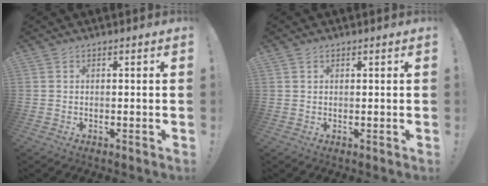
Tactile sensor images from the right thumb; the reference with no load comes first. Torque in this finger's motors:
{"motor_torque": [0.06, -0.05, 0.07, 0.07, 0.10]}